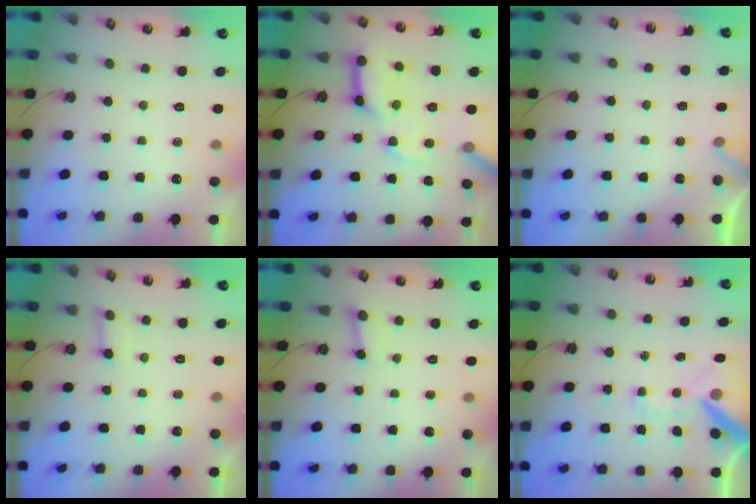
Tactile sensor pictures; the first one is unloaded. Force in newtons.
{"total": 17.8, "press": 17.7, "slide": 1.5}
{"total": 3.6, "press": 3.6, "slide": 0.1}
{"total": 4.5, "press": 4.5, "slide": 0.4}
{"total": 2.7, "press": 2.7, "slide": 0.3}
{"total": 13.1, "press": 12.9, "slide": 2.2}